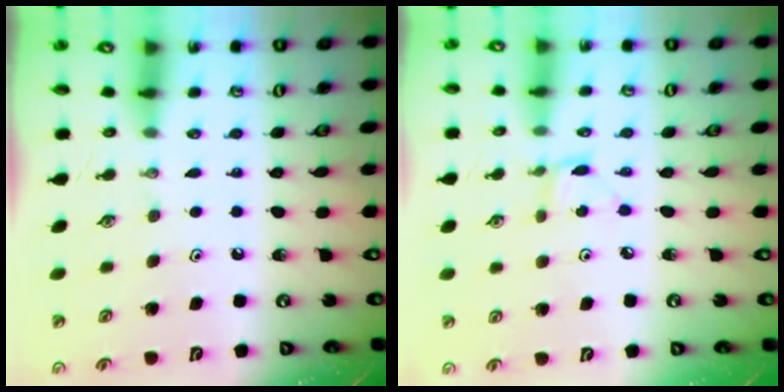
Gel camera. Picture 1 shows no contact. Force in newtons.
{"total": 2.0, "press": 2.0, "slide": 0.2}